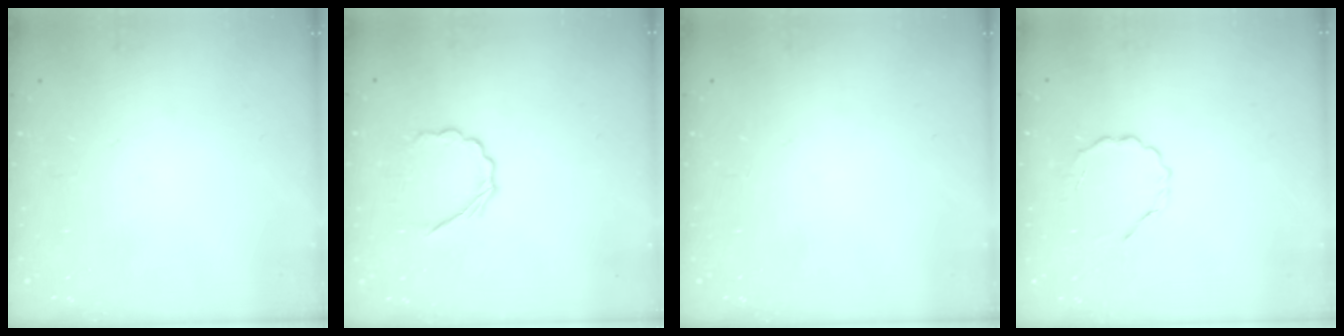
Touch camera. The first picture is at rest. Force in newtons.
{"total": 5.1, "press": 4.9, "slide": 1.4}
{"total": 0.0}
{"total": 3.0, "press": 2.8, "slide": 1.0}